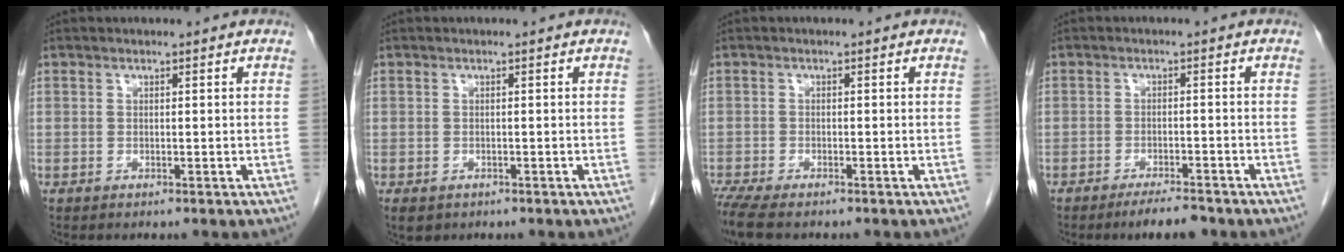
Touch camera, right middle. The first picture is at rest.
{"total": 2.9, "force": [-1.9, 2.0, 1.1], "torque": [-0.014, -0.002, -0.024]}
{"total": 5.6, "force": [-4.5, 1.1, 3.1], "torque": [-0.056, -0.015, -0.076]}
{"total": 4.2, "force": [-3.4, 0.6, 2.4], "torque": [-0.038, -0.004, -0.054]}